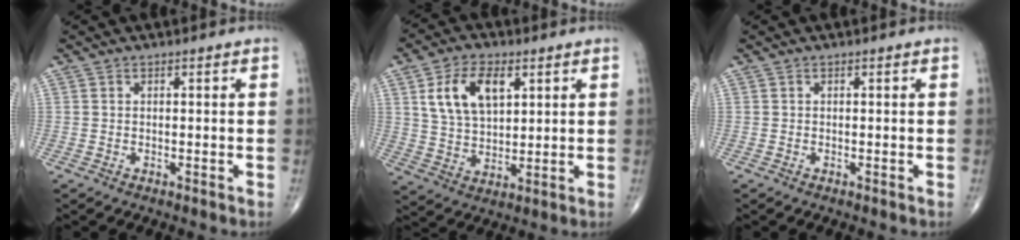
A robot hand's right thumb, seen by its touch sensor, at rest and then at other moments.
{"total": 11.6, "force": [4.4, 6.8, 8.3], "torque": [-0.136, -0.012, 0.087]}
{"total": 0.0}